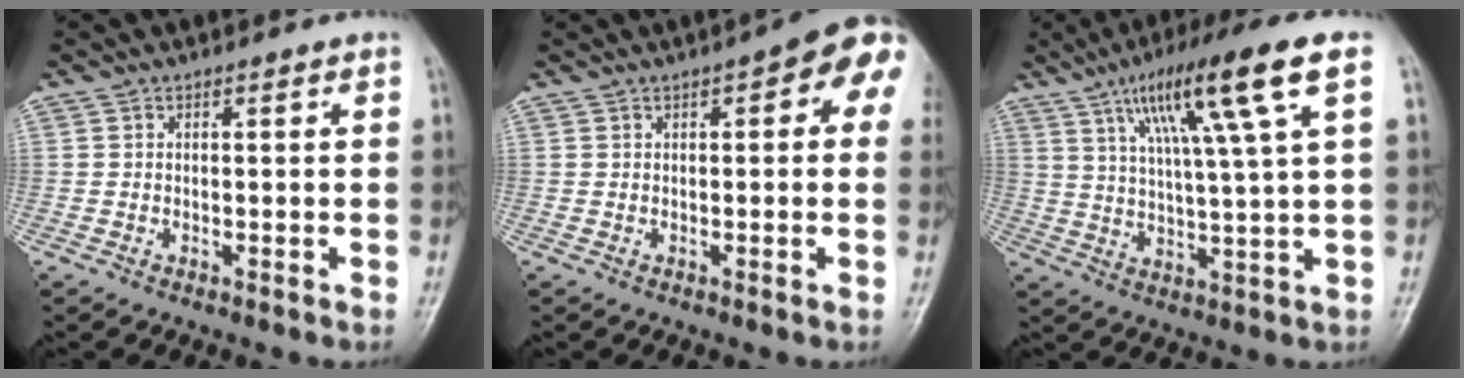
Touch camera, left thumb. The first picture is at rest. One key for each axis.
{"total": 9.1, "fx": 3.2, "fy": 3.2, "fz": 7.9, "tx": -0.073, "ty": 0.011, "tz": 0.027}
{"total": 15.8, "fx": 7.0, "fy": 1.1, "fz": 14.1, "tx": -0.245, "ty": -0.005, "tz": 0.117}